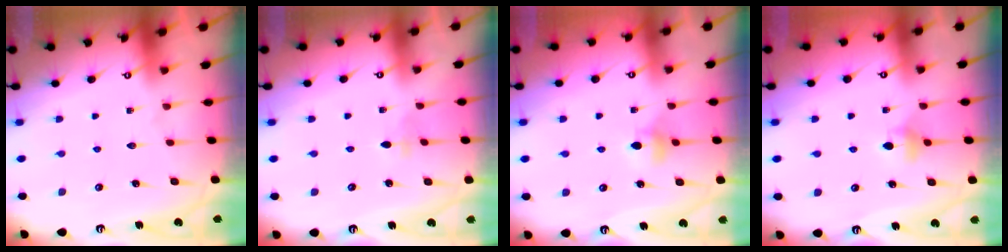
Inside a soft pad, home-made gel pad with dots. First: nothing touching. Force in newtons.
{"total": 2.8, "press": 2.7, "slide": 0.6}
{"total": 4.4, "press": 4.4, "slide": 0.6}
{"total": 4.3, "press": 4.2, "slide": 0.7}